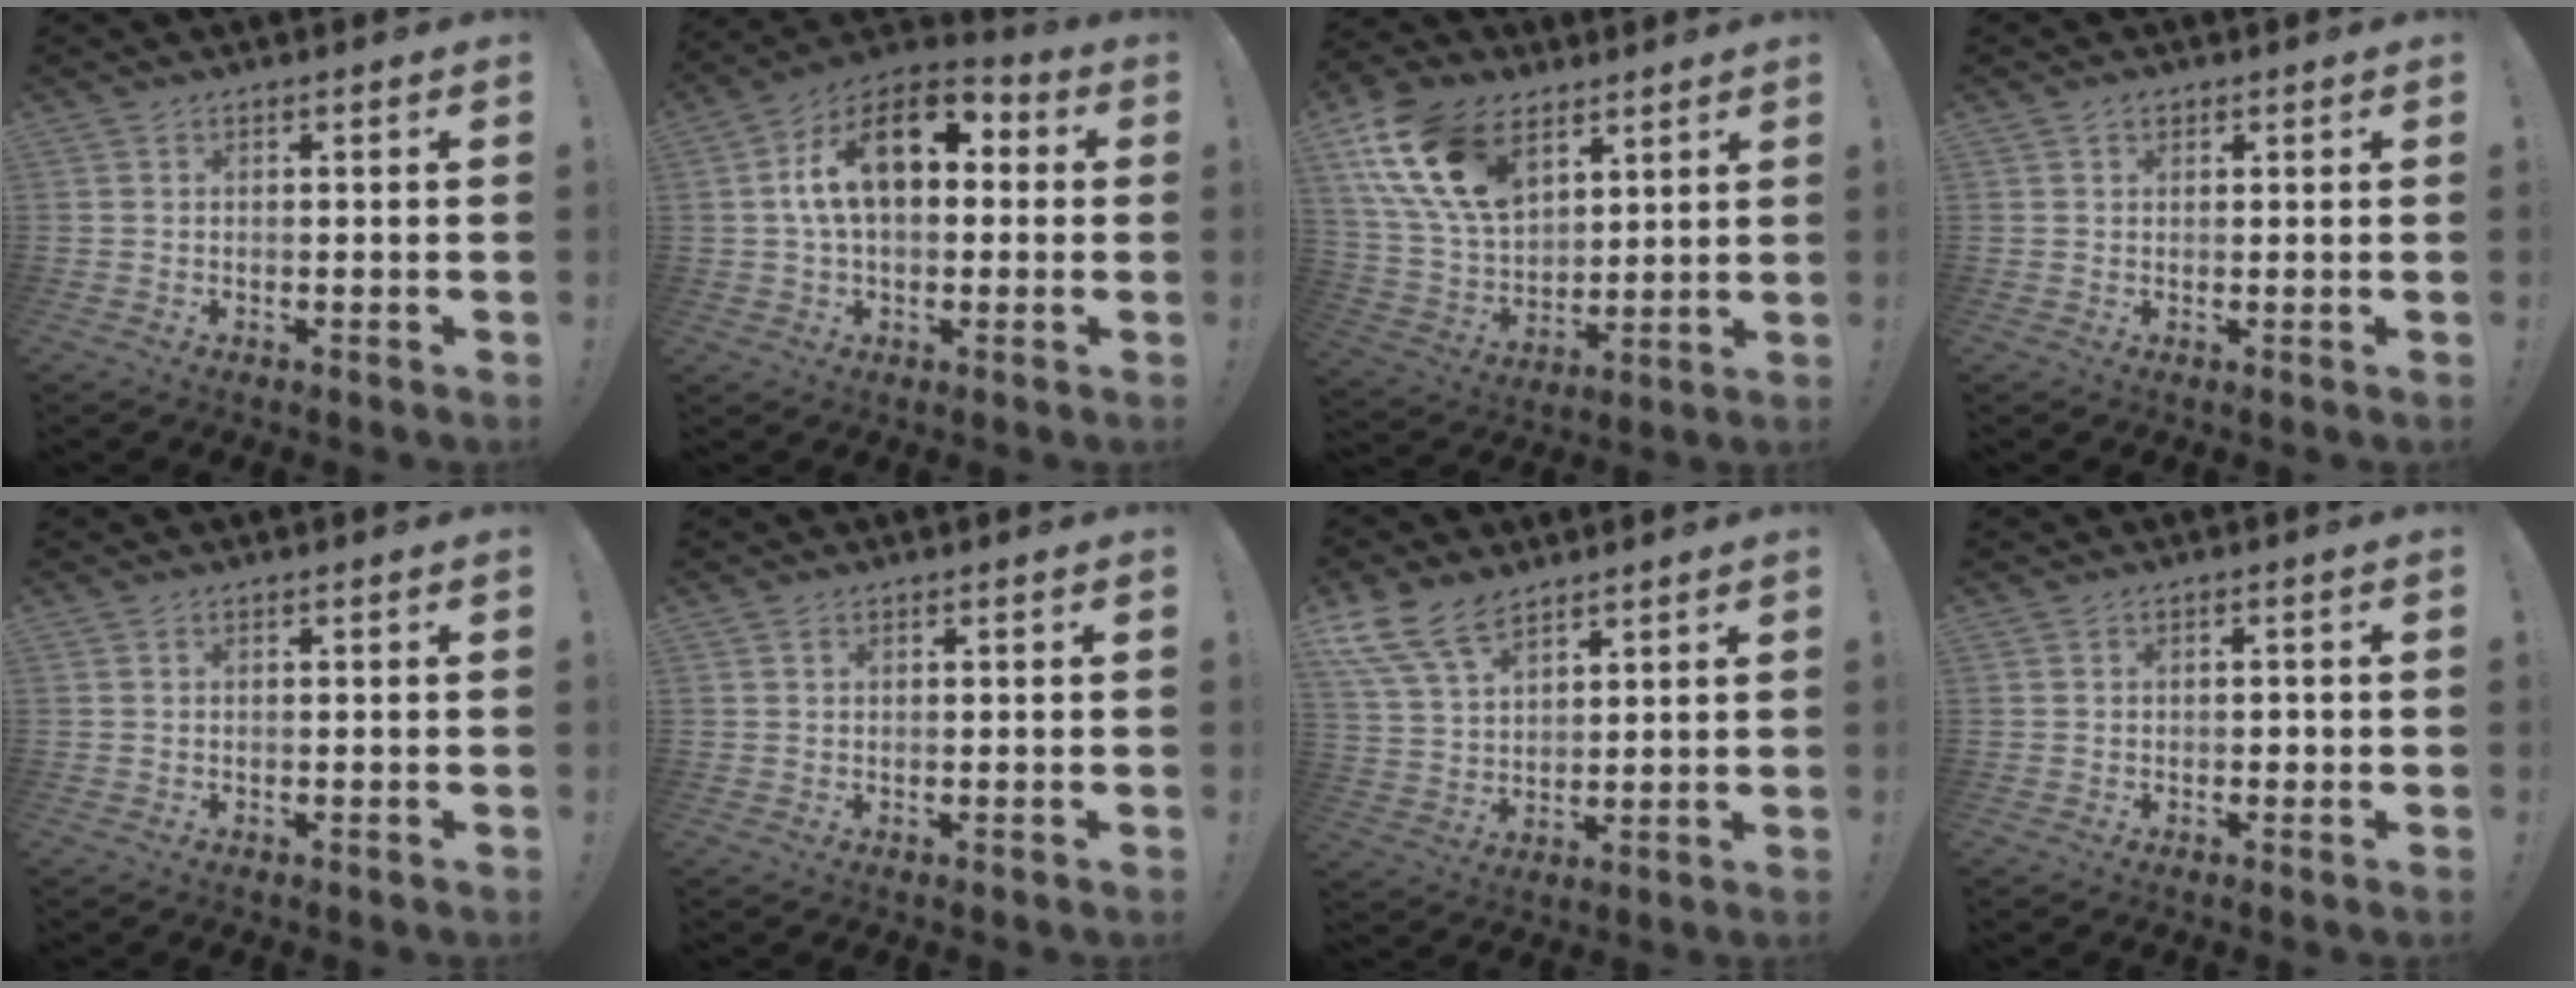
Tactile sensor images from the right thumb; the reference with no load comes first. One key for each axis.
{"total": 16.9, "fx": 4.4, "fy": 9.8, "fz": 13.0, "tx": -0.218, "ty": -0.003, "tz": 0.072}
{"total": 20.4, "fx": 9.6, "fy": 13.0, "fz": 12.5, "tx": -0.263, "ty": -0.041, "tz": 0.180}
{"total": 1.7, "fx": 1.0, "fy": 1.2, "fz": 0.6, "tx": -0.007, "ty": 0.000, "tz": 0.018}
{"total": 0.0}
{"total": 0.5, "fx": 0.4, "fy": 0.4, "fz": 0.2, "tx": -0.003, "ty": -0.001, "tz": 0.007}
{"total": 12.7, "fx": 9.0, "fy": 6.6, "fz": 6.1, "tx": -0.123, "ty": -0.042, "tz": 0.174}
{"total": 1.3, "fx": -0.5, "fy": 1.1, "fz": 0.6, "tx": -0.010, "ty": 0.005, "tz": -0.010}